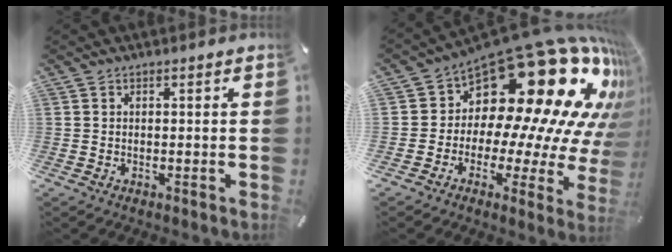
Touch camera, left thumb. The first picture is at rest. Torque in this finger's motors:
{"motor_torque": [1.97, 1.98, 2.01, -0.17, 0.14]}